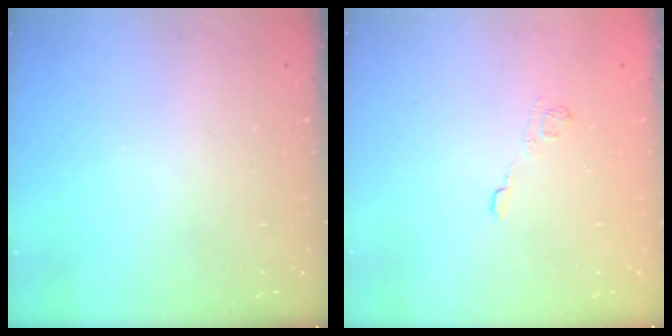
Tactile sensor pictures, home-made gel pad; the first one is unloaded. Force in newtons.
{"total": 5.0, "press": 4.9, "slide": 1.3}